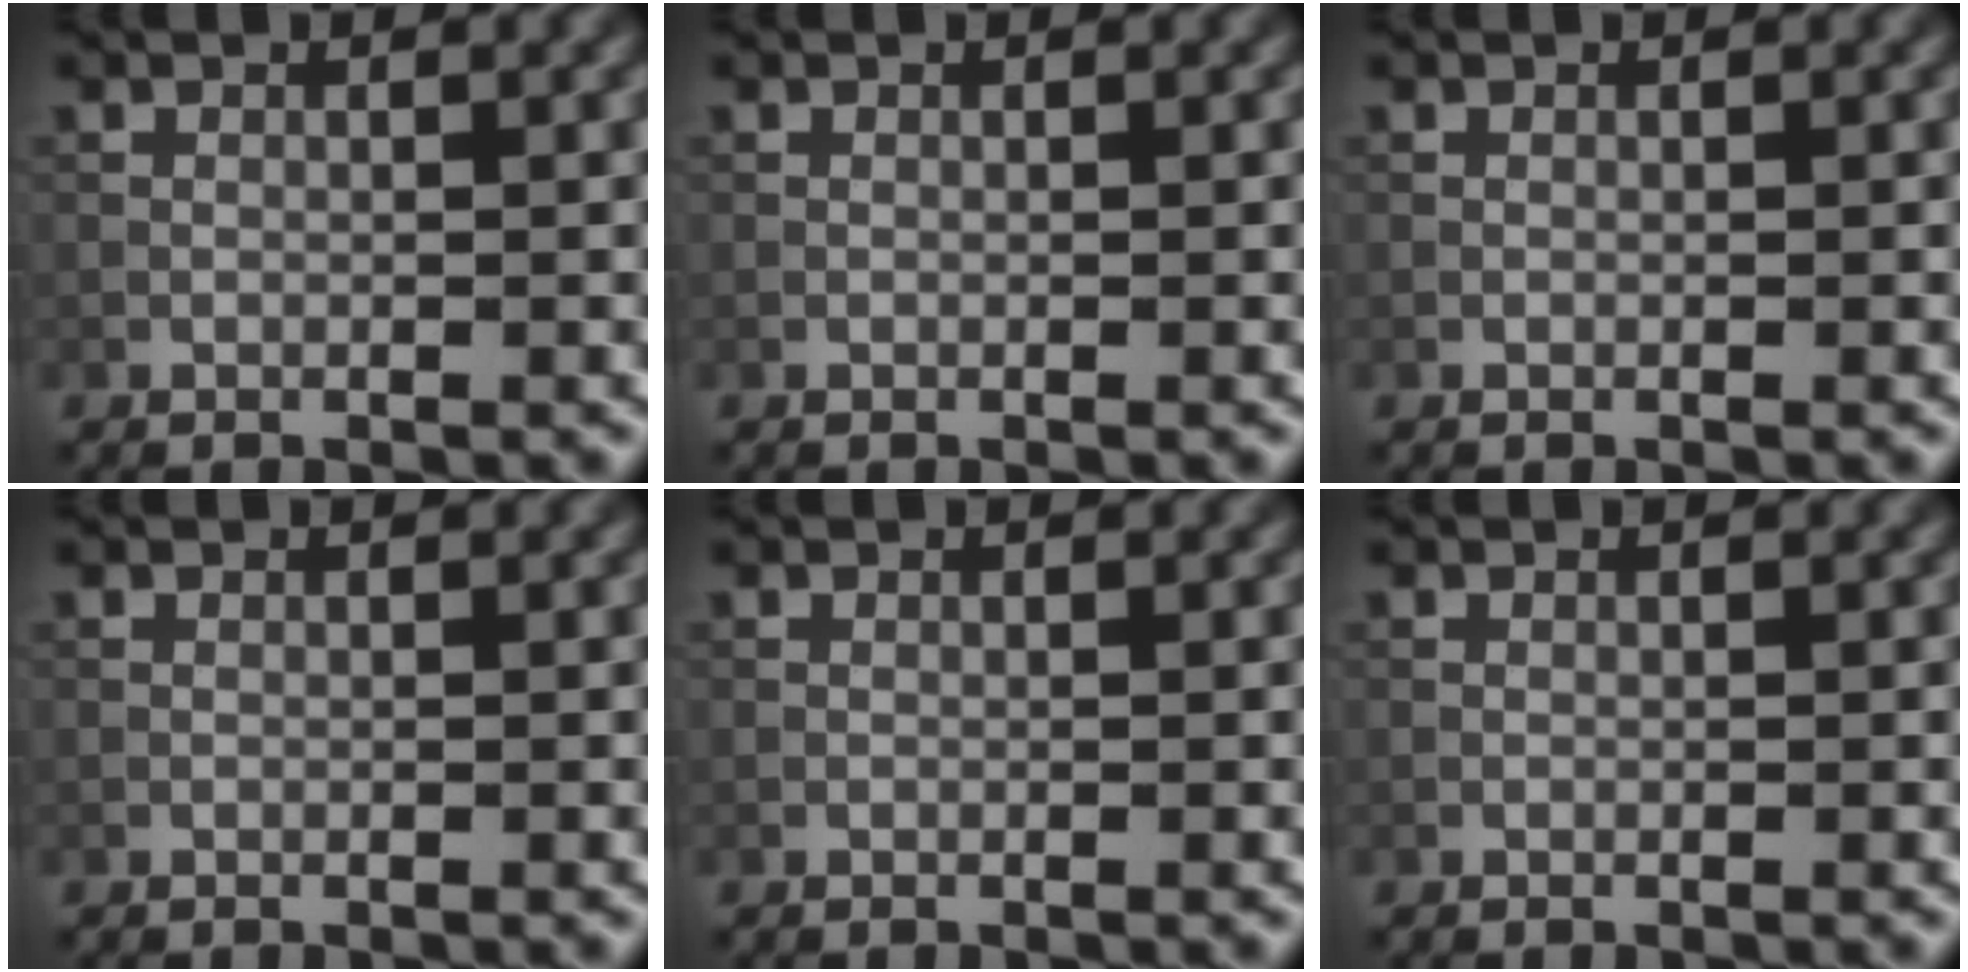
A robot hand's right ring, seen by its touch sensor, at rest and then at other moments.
{"total": 0.0}
{"total": 0.0}
{"total": 0.0}
{"total": 0.0}
{"total": 0.0}